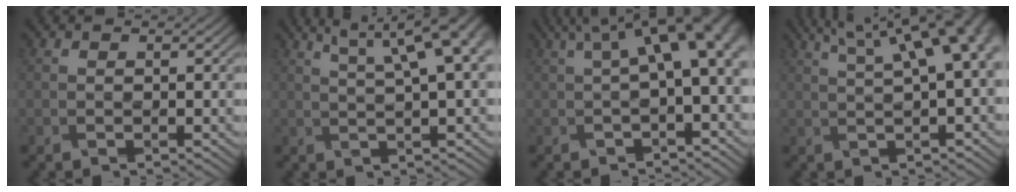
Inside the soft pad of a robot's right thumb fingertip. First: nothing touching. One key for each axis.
{"total": 10.6, "fx": 4.8, "fy": 2.8, "fz": 9.0, "tx": -0.114, "ty": 0.038, "tz": 0.056}
{"total": 9.7, "fx": 2.1, "fy": 3.3, "fz": 8.8, "tx": -0.128, "ty": 0.022, "tz": 0.037}
{"total": 13.8, "fx": 5.6, "fy": 5.1, "fz": 11.6, "tx": -0.145, "ty": 0.061, "tz": 0.063}